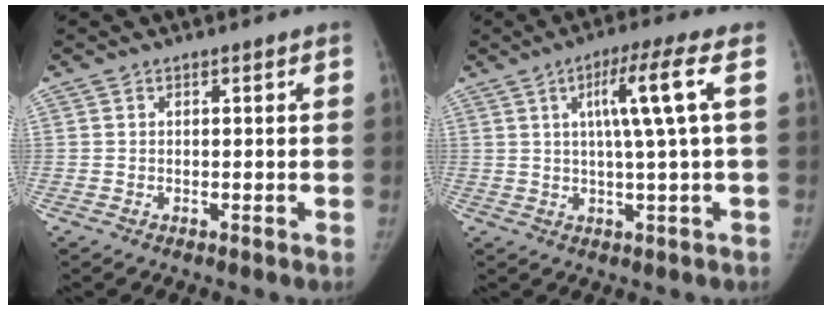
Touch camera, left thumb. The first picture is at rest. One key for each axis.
{"total": 8.7, "fx": 2.0, "fy": -0.8, "fz": 8.5, "tx": -0.159, "ty": 0.004, "tz": 0.033}